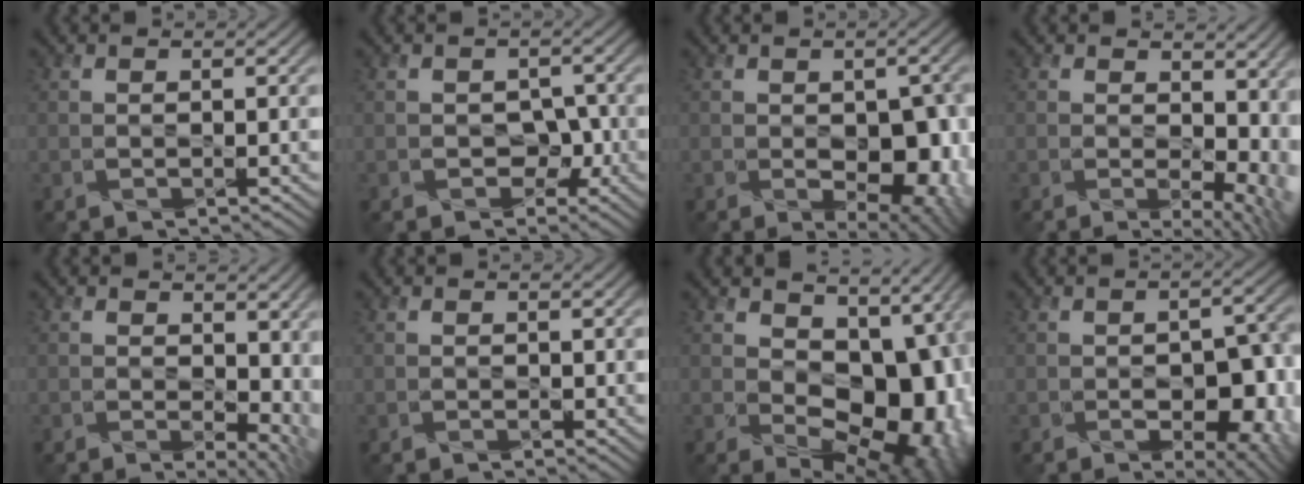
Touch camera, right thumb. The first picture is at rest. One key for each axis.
{"total": 3.0, "fx": -1.1, "fy": 2.4, "fz": 1.4, "tx": -0.021, "ty": -0.010, "tz": -0.020}
{"total": 9.3, "fx": -2.1, "fy": 5.4, "fz": 7.3, "tx": -0.112, "ty": -0.040, "tz": -0.012}
{"total": 11.0, "fx": 1.0, "fy": 6.9, "fz": 8.5, "tx": -0.107, "ty": -0.030, "tz": 0.050}
{"total": 9.5, "fx": 0.9, "fy": 6.2, "fz": 7.1, "tx": -0.094, "ty": -0.030, "tz": 0.043}
{"total": 0.8, "fx": 0.1, "fy": 0.6, "fz": 0.6, "tx": -0.009, "ty": -0.002, "tz": 0.003}
{"total": 11.9, "fx": 0.7, "fy": 8.1, "fz": 8.8, "tx": -0.119, "ty": -0.023, "tz": 0.019}
{"total": 10.0, "fx": -3.0, "fy": 5.8, "fz": 7.6, "tx": -0.089, "ty": -0.032, "tz": -0.025}